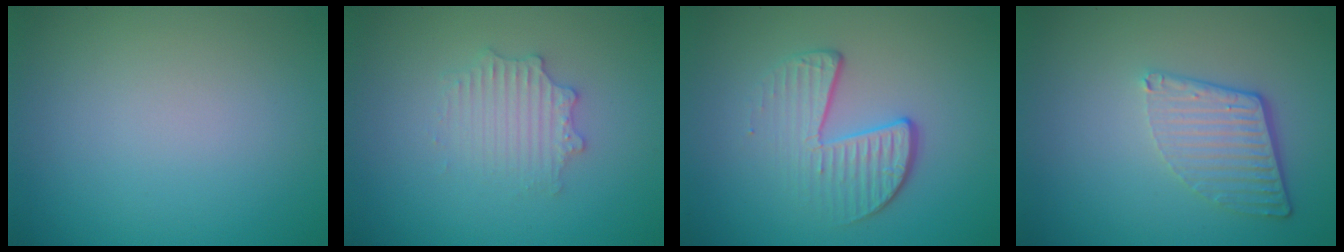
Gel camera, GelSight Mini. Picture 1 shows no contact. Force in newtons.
{"total": 2.6, "press": 2.6, "slide": 0.4}
{"total": 3.9, "press": 2.7, "slide": 2.8}
{"total": 3.6, "press": 2.6, "slide": 2.4}